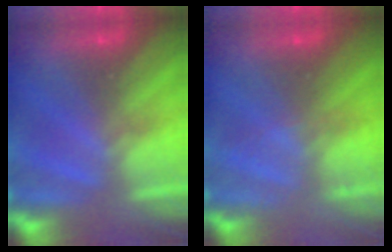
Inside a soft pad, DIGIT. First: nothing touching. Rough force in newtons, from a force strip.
{"total": 2.1}